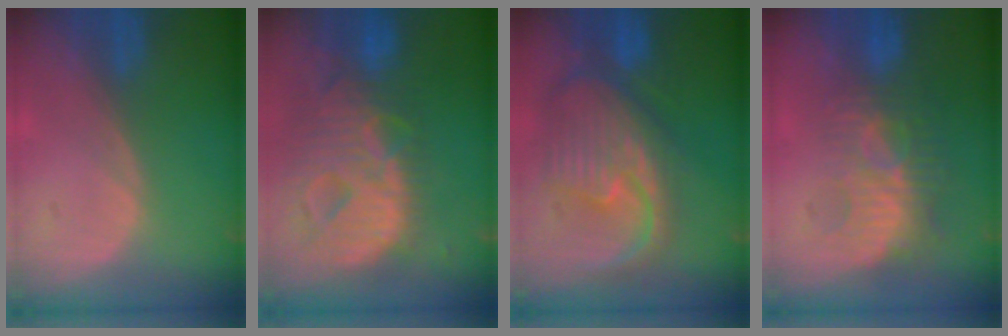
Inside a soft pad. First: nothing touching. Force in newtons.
{"total": 13.3, "press": 11.4, "slide": 7.0}
{"total": 12.2, "press": 10.5, "slide": 6.2}
{"total": 9.4, "press": 8.5, "slide": 4.1}